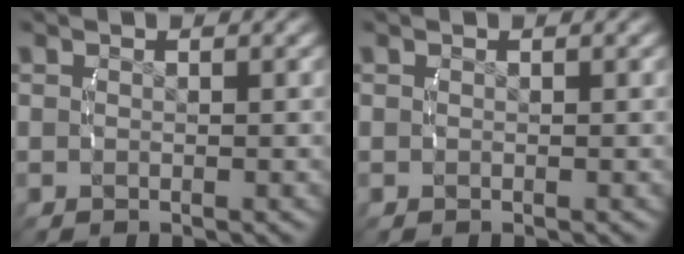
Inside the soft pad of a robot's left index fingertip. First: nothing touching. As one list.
[{"total": 0.0}]